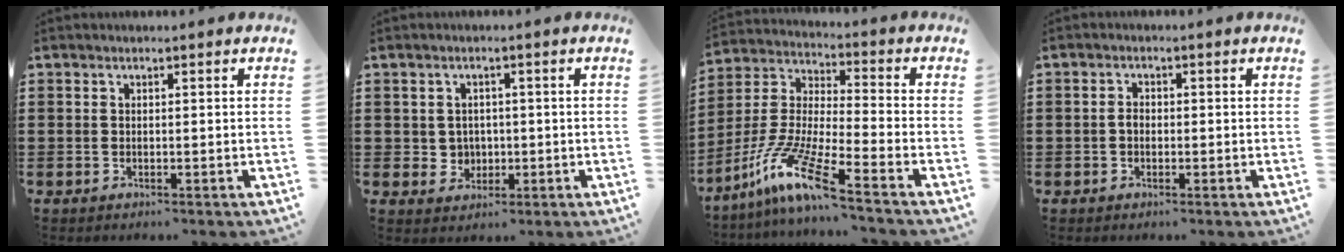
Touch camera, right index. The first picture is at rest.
{"total": 2.7, "force": [0.1, 2.7, 0.7], "torque": [-0.026, 0.009, 0.000]}
{"total": 11.5, "force": [-8.2, 0.0, 8.1], "torque": [-0.197, -0.020, -0.172]}
{"total": 1.6, "force": [-0.3, 1.1, 1.1], "torque": [-0.024, 0.004, -0.007]}